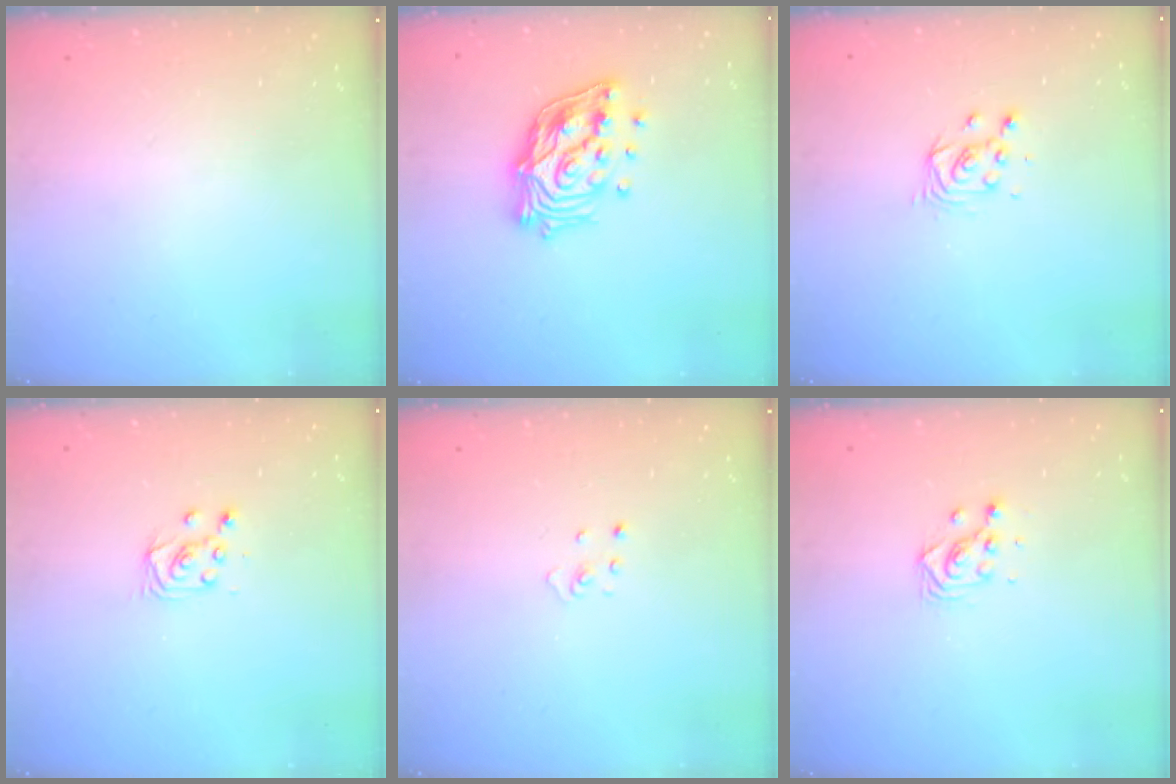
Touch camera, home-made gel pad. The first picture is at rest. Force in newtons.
{"total": 16.8, "press": 16.6, "slide": 2.6}
{"total": 4.0, "press": 4.0, "slide": 0.3}
{"total": 5.2, "press": 5.2, "slide": 0.5}
{"total": 1.9, "press": 1.9, "slide": 0.1}
{"total": 3.8, "press": 3.8, "slide": 0.3}